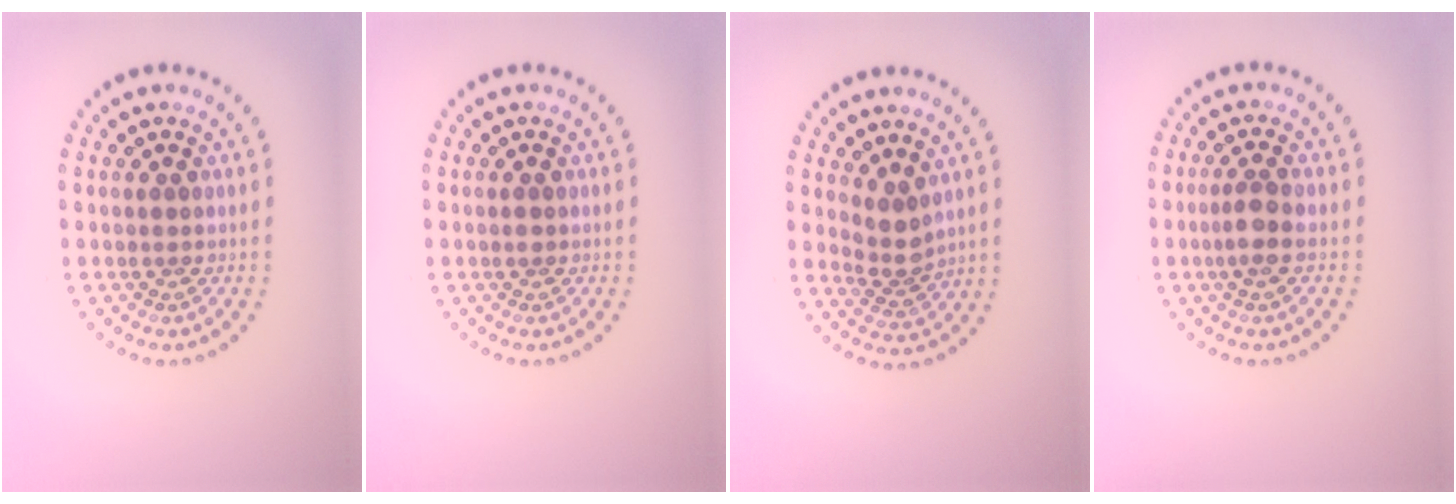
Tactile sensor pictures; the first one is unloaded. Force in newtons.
{"total": 0.6, "press": 0.6, "slide": 0.1}
{"total": 2.3, "press": 1.9, "slide": 1.4}
{"total": 2.0, "press": 1.9, "slide": 0.7}